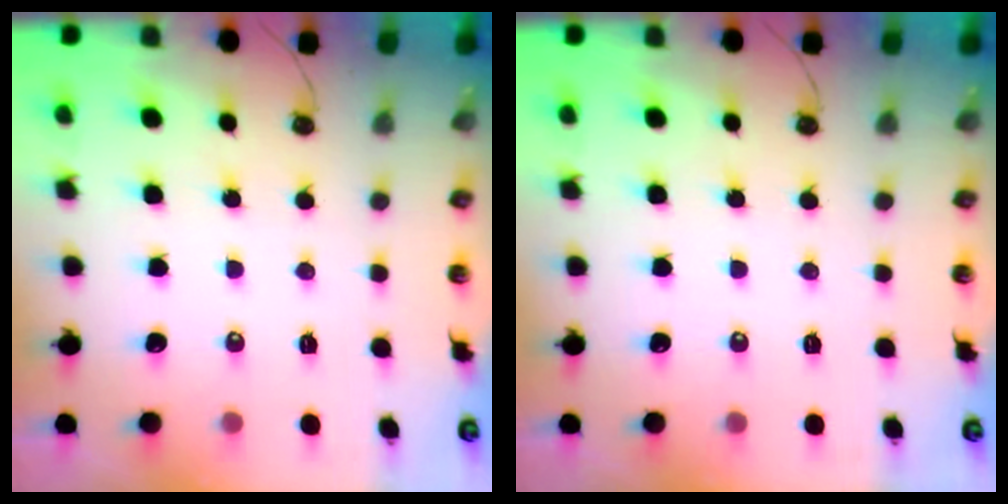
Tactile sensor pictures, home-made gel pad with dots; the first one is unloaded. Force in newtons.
{"total": 0.0}